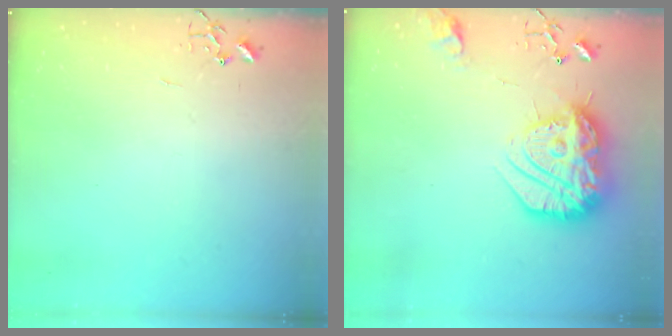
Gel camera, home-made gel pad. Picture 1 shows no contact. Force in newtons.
{"total": 20.7, "press": 20.6, "slide": 1.5}